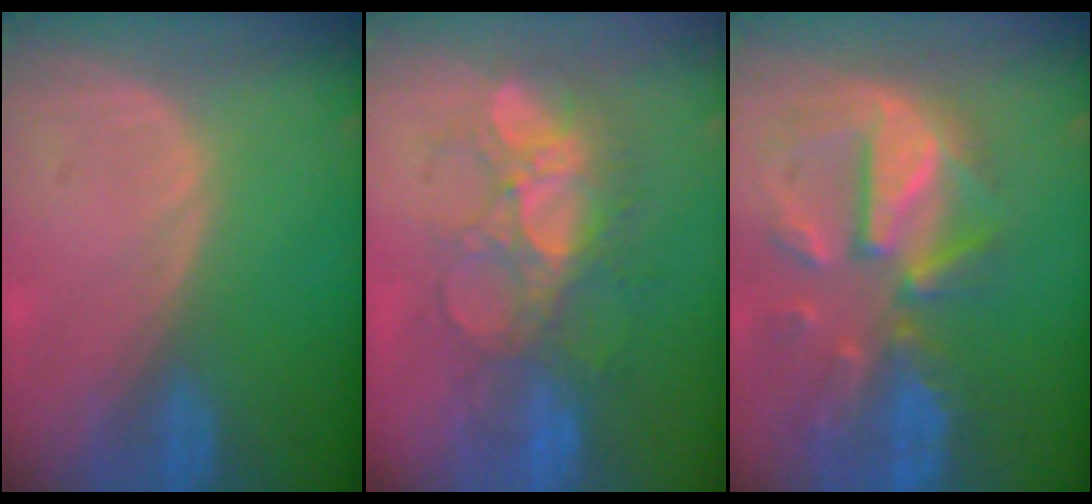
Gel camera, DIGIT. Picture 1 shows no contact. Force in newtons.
{"total": 8.7, "press": 8.5, "slide": 1.6}
{"total": 11.9, "press": 10.4, "slide": 5.7}